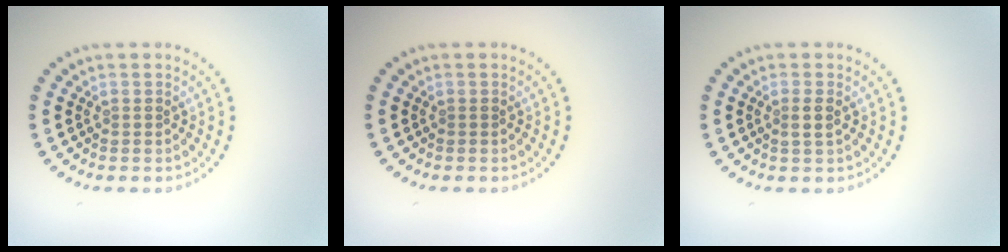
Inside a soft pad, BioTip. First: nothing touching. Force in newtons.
{"total": 0.0}
{"total": 1.2, "press": 1.0, "slide": 0.7}